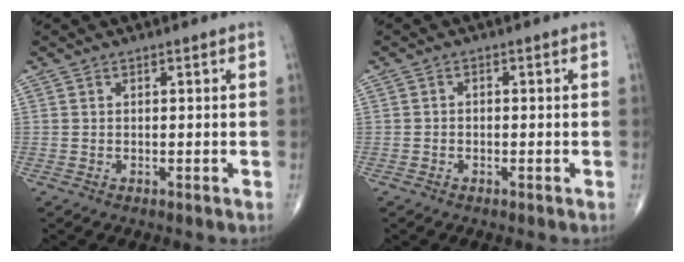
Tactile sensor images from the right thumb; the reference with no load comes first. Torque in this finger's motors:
{"motor_torque": [-0.25, 0.07, -0.23, -0.12, 0.03]}